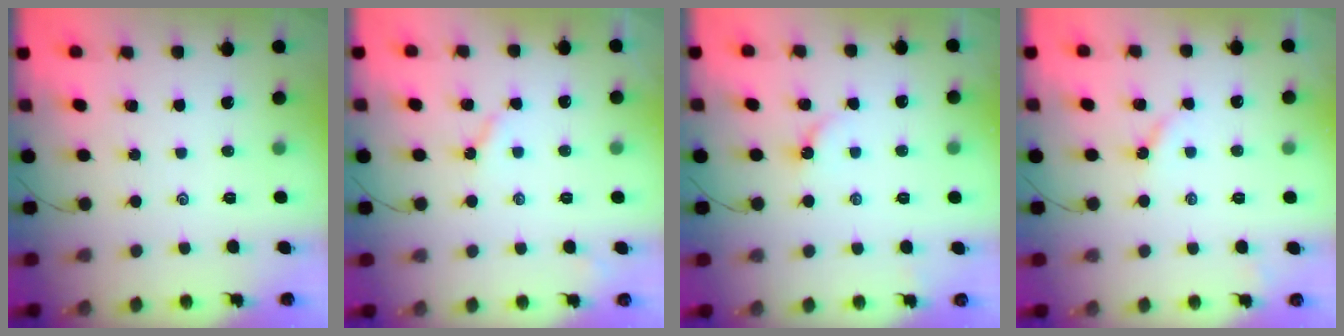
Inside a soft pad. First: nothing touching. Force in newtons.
{"total": 3.2, "press": 3.2, "slide": 0.3}
{"total": 2.6, "press": 2.5, "slide": 0.4}
{"total": 2.5, "press": 2.4, "slide": 0.5}